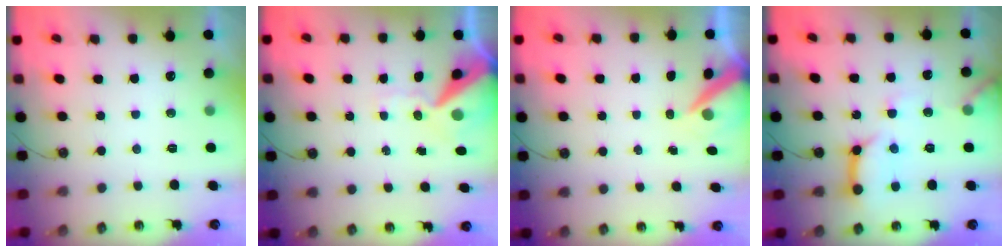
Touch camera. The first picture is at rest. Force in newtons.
{"total": 12.1, "press": 12.0, "slide": 1.6}
{"total": 6.7, "press": 6.6, "slide": 0.8}
{"total": 13.4, "press": 13.4, "slide": 1.3}